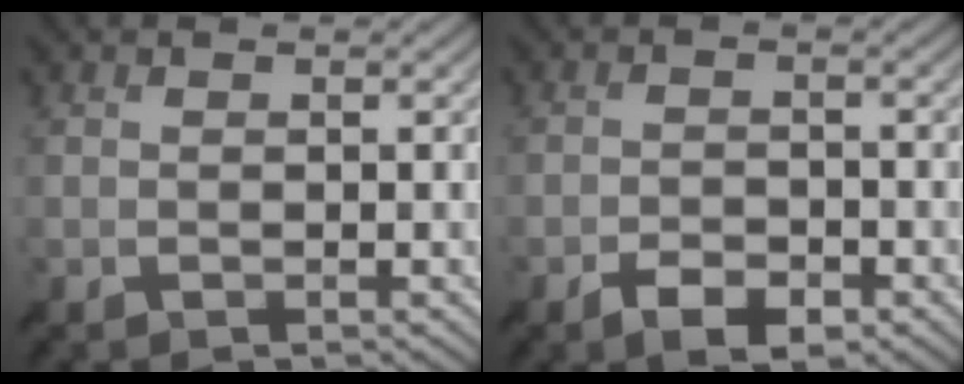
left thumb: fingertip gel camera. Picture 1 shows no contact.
{"total": 3.8, "force": [-2.6, 1.5, 2.3], "torque": [-0.037, -0.004, -0.045]}